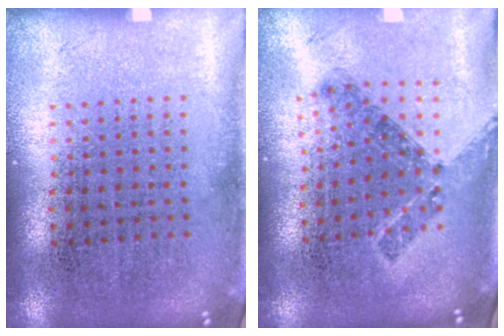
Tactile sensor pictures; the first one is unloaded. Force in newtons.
{"total": 0.7, "press": 0.7, "slide": 0.3}